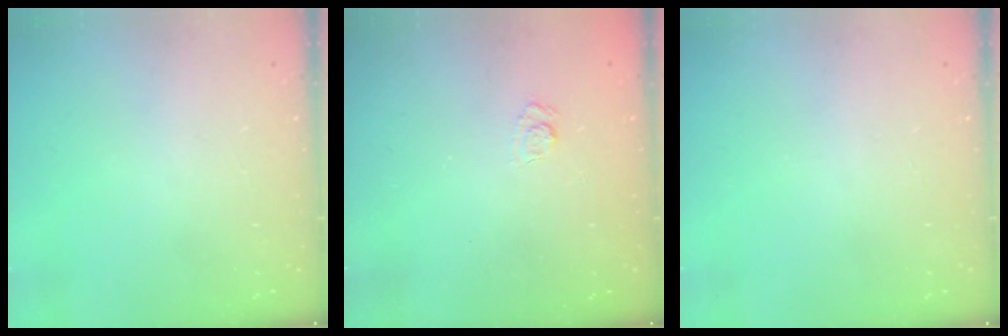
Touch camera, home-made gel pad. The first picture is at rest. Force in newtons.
{"total": 2.5, "press": 2.1, "slide": 1.3}
{"total": 0.0}